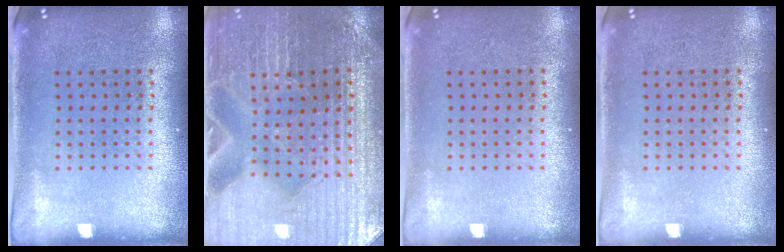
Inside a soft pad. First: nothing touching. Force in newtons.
{"total": 3.5, "press": 3.4, "slide": 0.3}
{"total": 0.0}
{"total": 0.0}